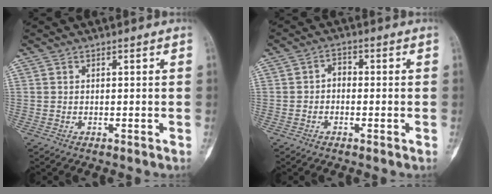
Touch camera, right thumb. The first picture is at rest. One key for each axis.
{"total": 2.2, "fx": -0.4, "fy": 1.6, "fz": 1.5, "tx": -0.009, "ty": 0.009, "tz": -0.020}